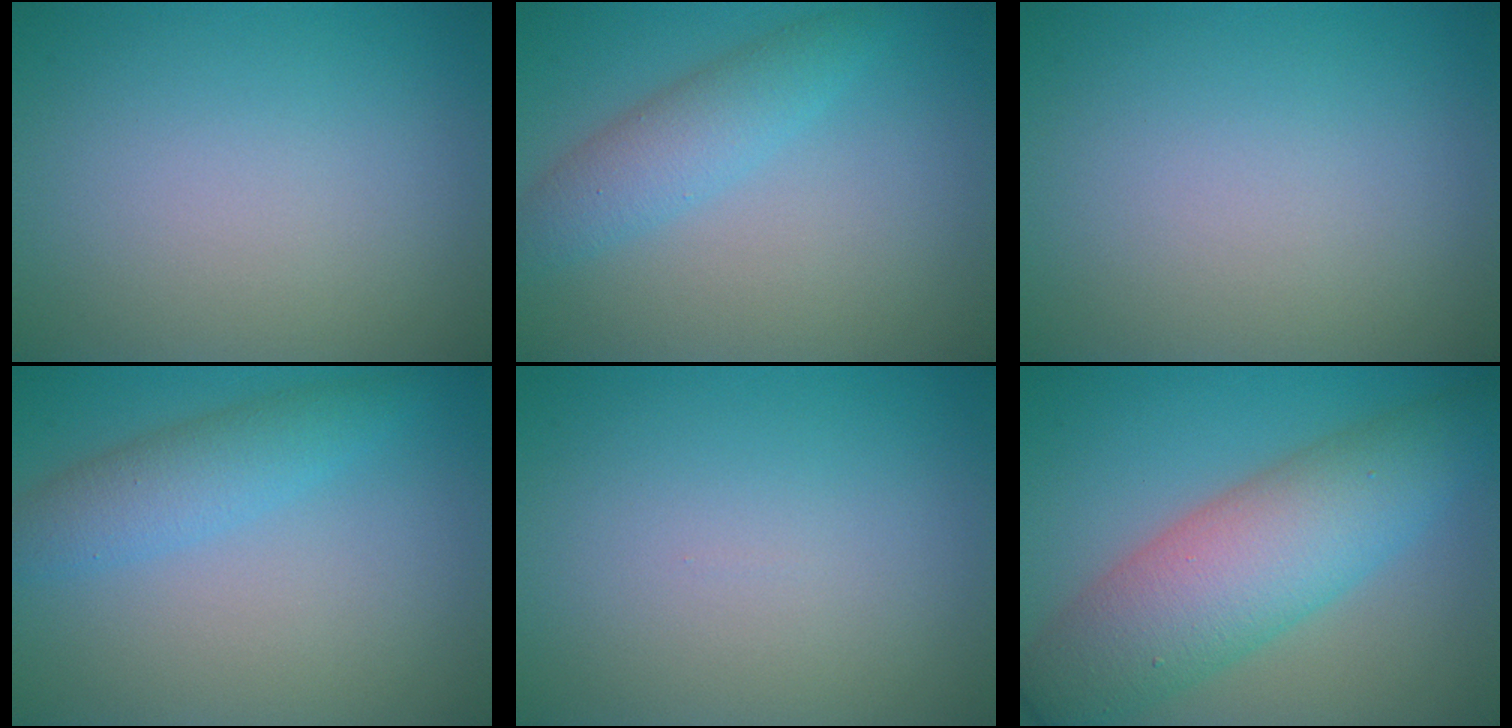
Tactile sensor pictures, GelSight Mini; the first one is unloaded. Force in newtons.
{"total": 3.2, "press": 3.2, "slide": 0.0}
{"total": 0.0}
{"total": 3.3, "press": 3.3, "slide": 0.1}
{"total": 0.0}
{"total": 8.7, "press": 8.7, "slide": 0.2}